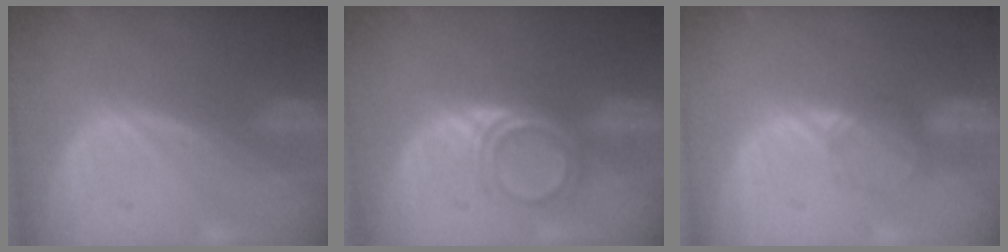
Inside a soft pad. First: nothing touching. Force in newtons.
{"total": 4.9, "press": 4.2, "slide": 2.5}
{"total": 2.2, "press": 2.2, "slide": 0.2}